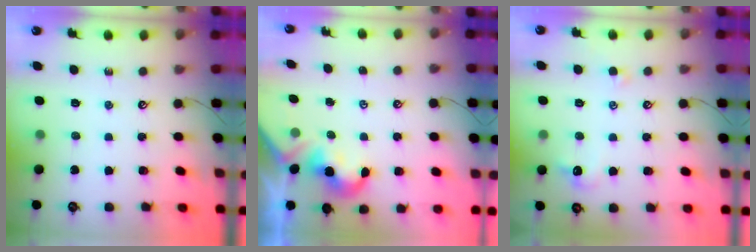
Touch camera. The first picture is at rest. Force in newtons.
{"total": 2.1, "press": 2.1, "slide": 0.4}
{"total": 2.2, "press": 2.0, "slide": 0.8}